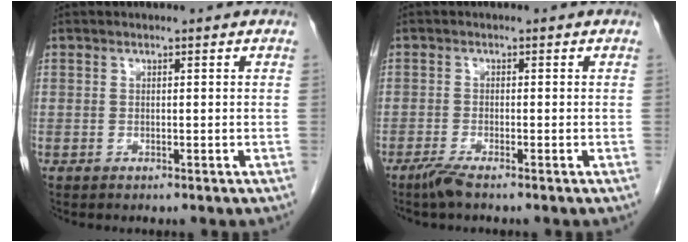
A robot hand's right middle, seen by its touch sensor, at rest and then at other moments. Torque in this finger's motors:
{"motor_torque": [0.43, -0.23, 0.09, 0.04]}